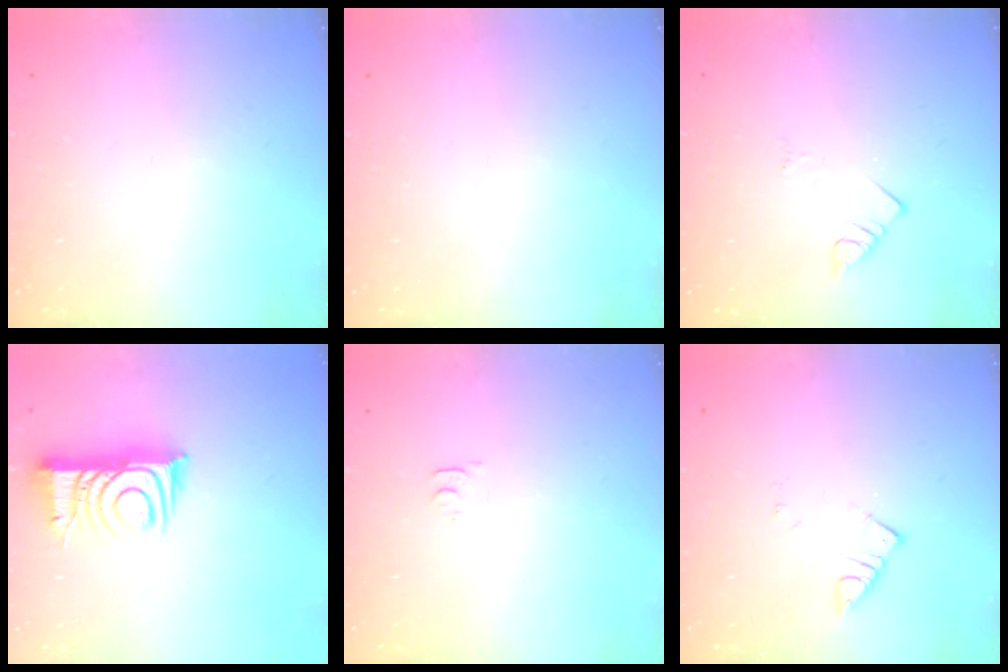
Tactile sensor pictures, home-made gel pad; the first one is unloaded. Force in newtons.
{"total": 1.5, "press": 1.5, "slide": 0.1}
{"total": 3.1, "press": 3.1, "slide": 0.4}
{"total": 9.9, "press": 9.9, "slide": 1.0}
{"total": 3.6, "press": 3.6, "slide": 0.4}
{"total": 2.6, "press": 2.6, "slide": 0.1}